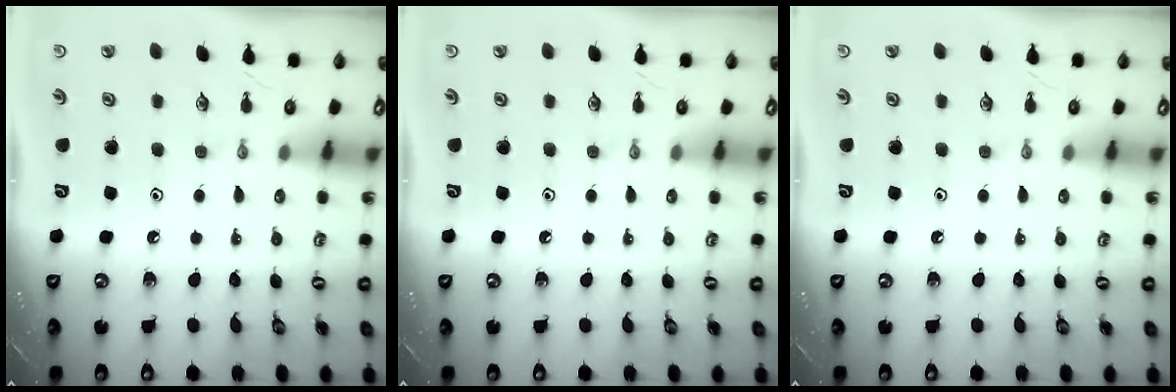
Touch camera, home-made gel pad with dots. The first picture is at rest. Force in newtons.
{"total": 0.0}
{"total": 0.0}